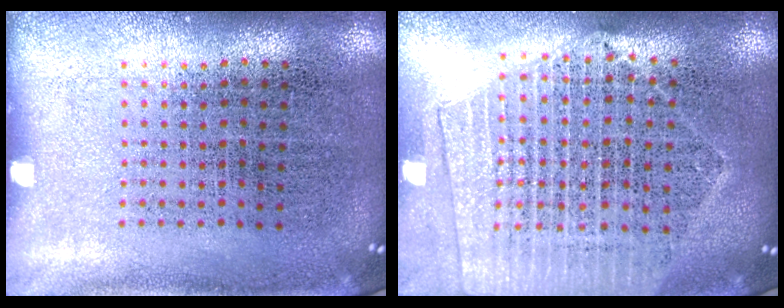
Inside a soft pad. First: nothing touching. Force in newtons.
{"total": 2.0, "press": 1.8, "slide": 0.9}